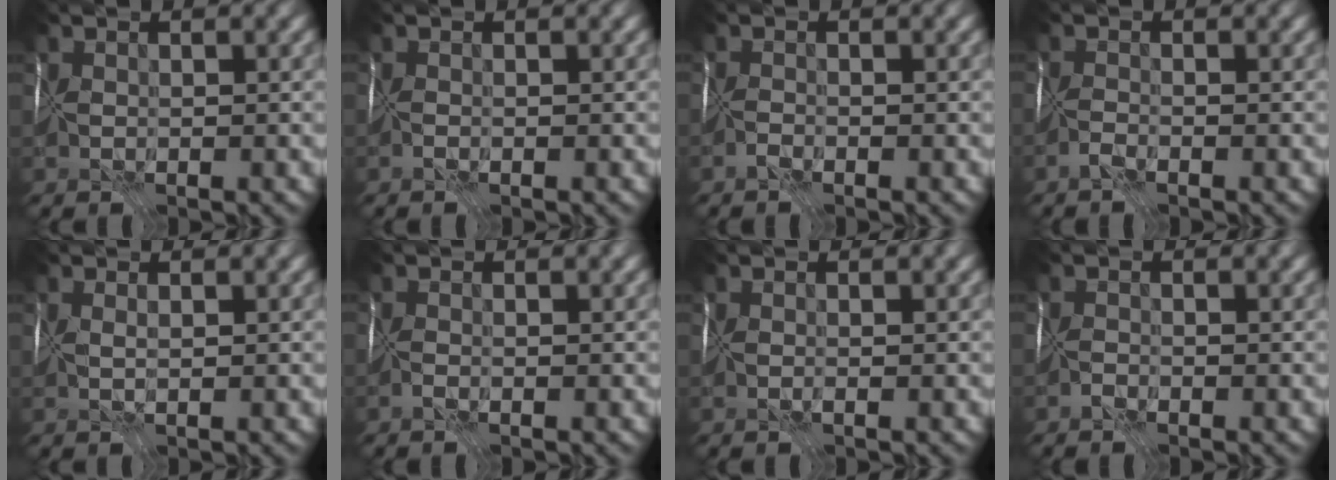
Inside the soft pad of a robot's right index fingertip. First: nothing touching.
{"total": 0.6, "force": [-0.5, 0.3, 0.2], "torque": [-0.001, -0.005, -0.009]}
{"total": 1.9, "force": [-1.3, -1.1, -1.0], "torque": [0.027, -0.002, -0.027]}
{"total": 2.3, "force": [-1.4, -1.5, -1.0], "torque": [0.026, 0.000, -0.030]}
{"total": 0.8, "force": [0.5, -0.5, 0.1], "torque": [0.002, 0.001, 0.017]}
{"total": 0.9, "force": [-0.9, -0.1, 0.0], "torque": [0.006, -0.003, -0.017]}
{"total": 0.5, "force": [-0.3, 0.2, 0.4], "torque": [-0.011, -0.006, -0.001]}
{"total": 1.9, "force": [-1.5, -0.8, -0.9], "torque": [0.031, -0.002, -0.033]}